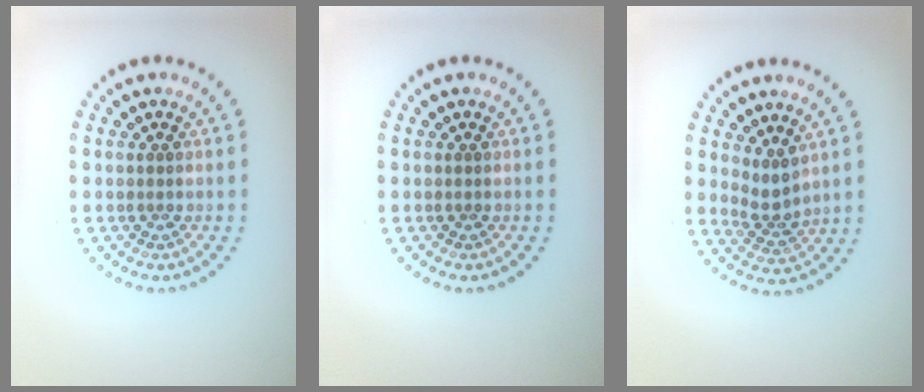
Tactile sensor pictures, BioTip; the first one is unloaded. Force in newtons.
{"total": 0.0}
{"total": 2.3, "press": 1.6, "slide": 1.6}